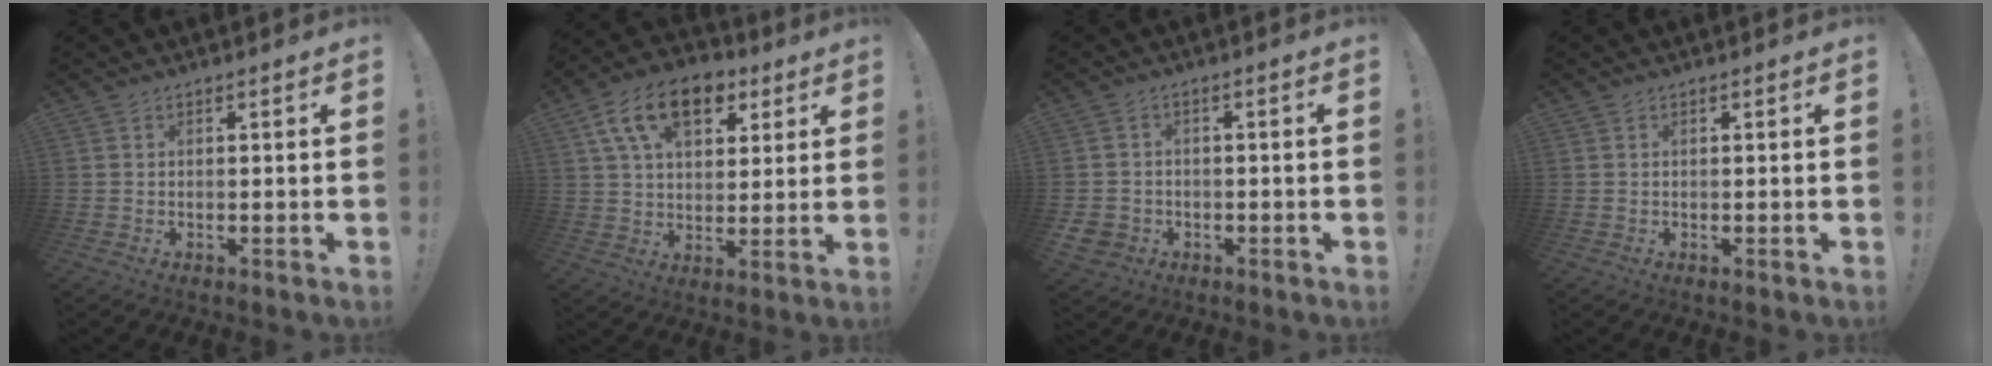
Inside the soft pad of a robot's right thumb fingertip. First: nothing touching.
{"total": 16.3, "force": [7.7, 9.9, 10.4], "torque": [-0.172, -0.021, 0.142]}
{"total": 3.5, "force": [-1.2, 3.1, 1.2], "torque": [-0.026, -0.002, -0.024]}
{"total": 0.0}